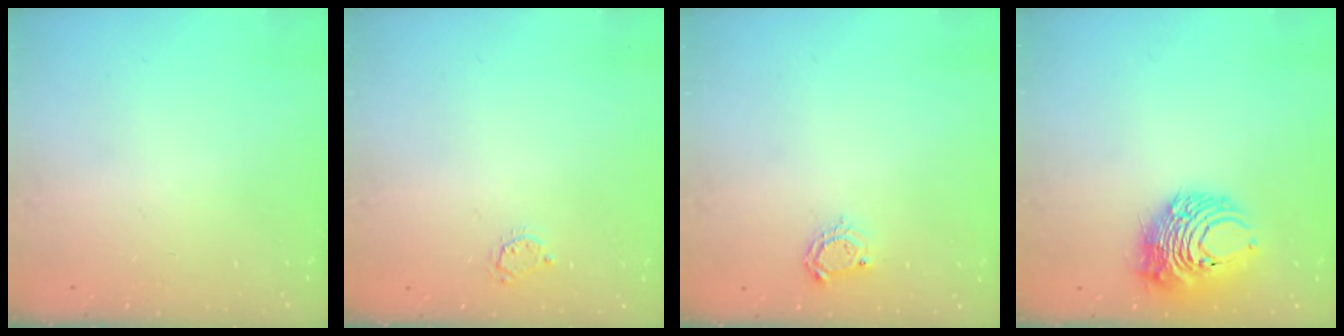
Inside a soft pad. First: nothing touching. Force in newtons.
{"total": 3.3, "press": 3.3, "slide": 0.4}
{"total": 5.3, "press": 5.2, "slide": 0.7}
{"total": 11.4, "press": 11.3, "slide": 0.6}